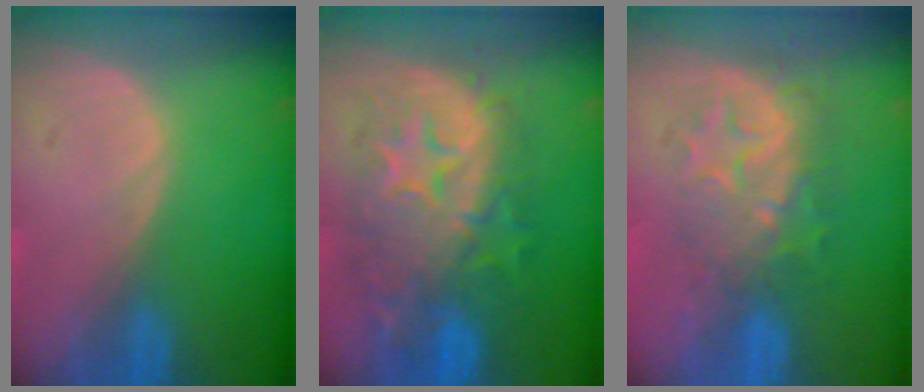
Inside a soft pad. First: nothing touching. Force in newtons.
{"total": 12.0, "press": 11.9, "slide": 1.2}
{"total": 8.8, "press": 7.7, "slide": 4.2}